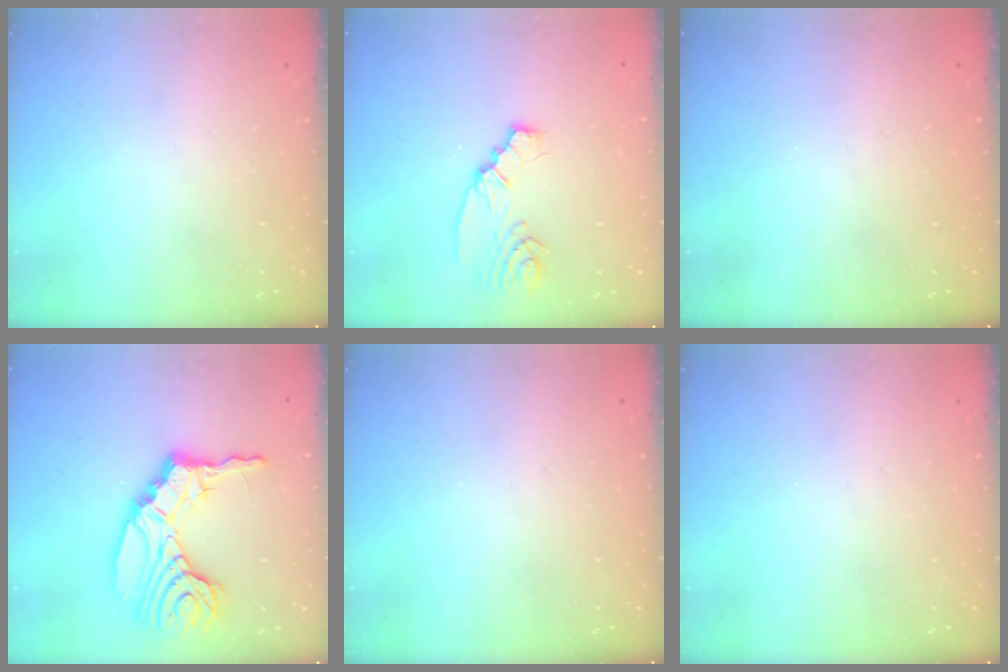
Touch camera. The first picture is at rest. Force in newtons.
{"total": 4.4, "press": 4.4, "slide": 0.3}
{"total": 0.0}
{"total": 16.2, "press": 16.1, "slide": 2.1}
{"total": 0.0}
{"total": 0.0}